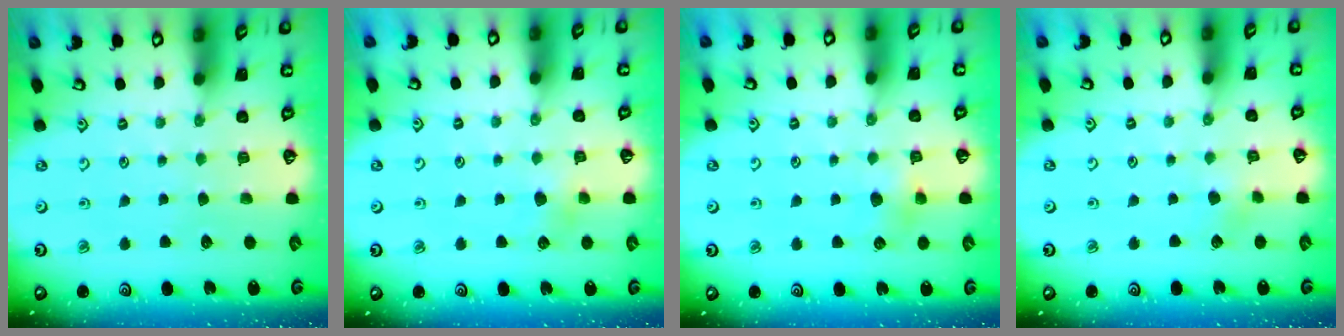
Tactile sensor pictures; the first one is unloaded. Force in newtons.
{"total": 4.5, "press": 4.5, "slide": 0.5}
{"total": 5.1, "press": 5.1, "slide": 0.5}
{"total": 2.3, "press": 2.3, "slide": 0.2}